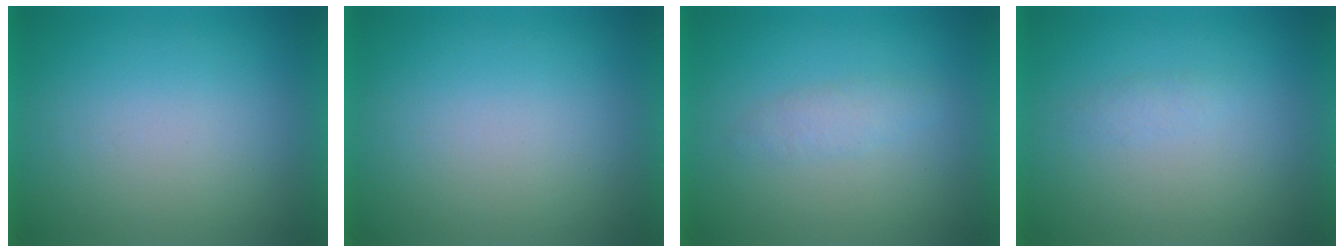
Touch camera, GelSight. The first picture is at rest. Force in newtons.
{"total": 0.0}
{"total": 1.9}
{"total": 1.2}